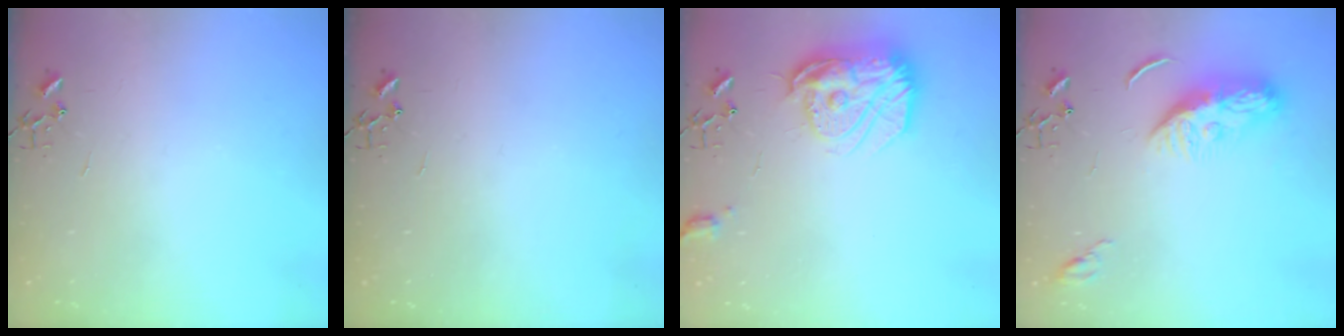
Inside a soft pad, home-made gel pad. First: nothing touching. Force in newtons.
{"total": 0.0}
{"total": 17.7, "press": 17.6, "slide": 1.4}
{"total": 10.3, "press": 10.2, "slide": 0.9}